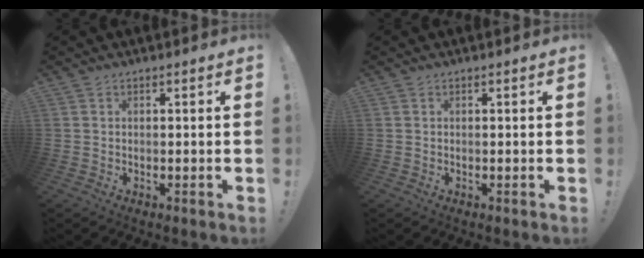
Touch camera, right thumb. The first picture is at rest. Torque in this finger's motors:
{"motor_torque": [-0.02, 0.03, -0.05, 0.03, 0.02]}